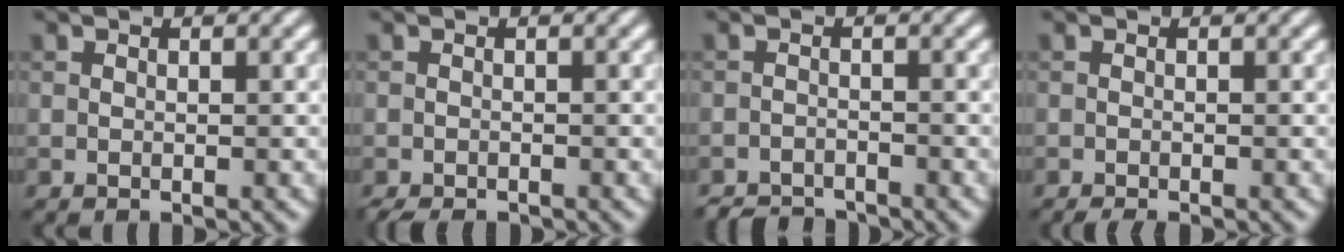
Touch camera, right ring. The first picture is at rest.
{"total": 1.8, "force": [-1.7, 0.4, 0.5], "torque": [-0.005, -0.005, -0.028]}
{"total": 2.7, "force": [-2.6, 0.6, 0.3], "torque": [0.000, -0.002, -0.049]}
{"total": 1.0, "force": [-0.9, 0.1, 0.5], "torque": [-0.006, -0.002, -0.015]}